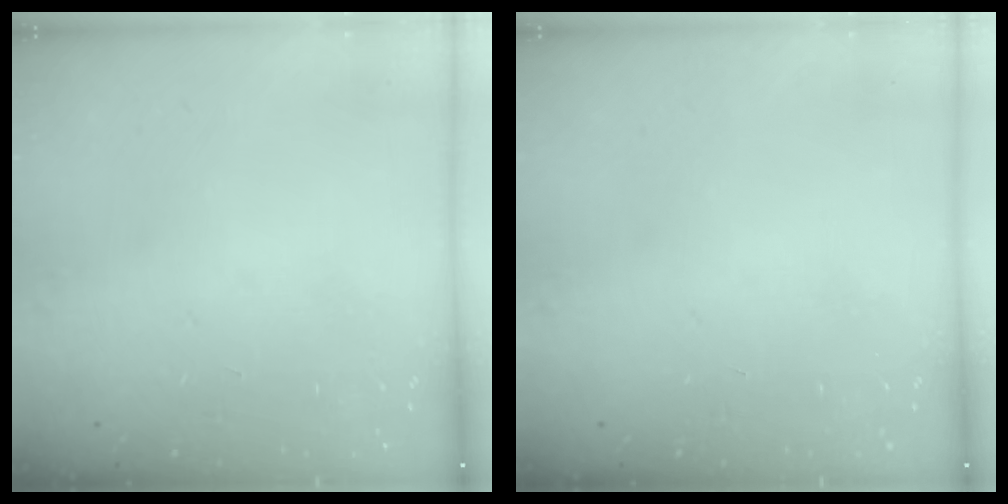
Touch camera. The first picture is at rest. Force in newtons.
{"total": 0.0}